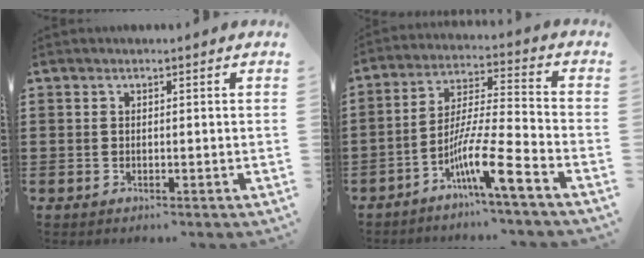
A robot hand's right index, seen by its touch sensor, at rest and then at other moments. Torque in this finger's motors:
{"motor_torque": [-0.03, 0.09, -0.03, -0.05]}